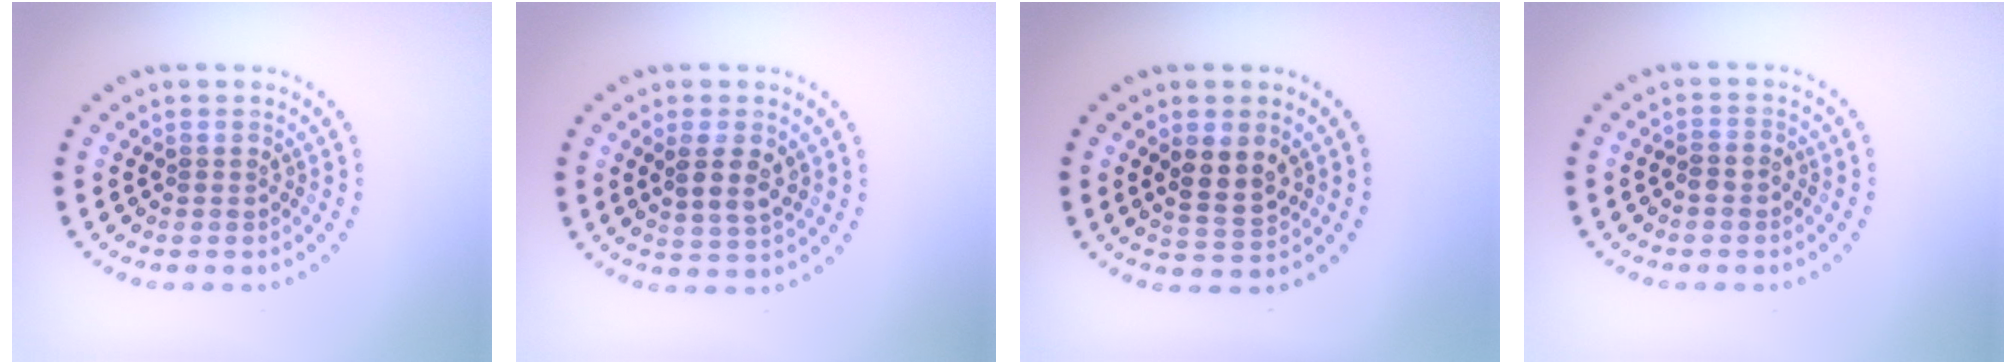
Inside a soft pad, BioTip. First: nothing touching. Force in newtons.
{"total": 2.9, "press": 2.7, "slide": 0.9}
{"total": 3.1, "press": 3.0, "slide": 0.9}
{"total": 1.1, "press": 0.8, "slide": 0.8}